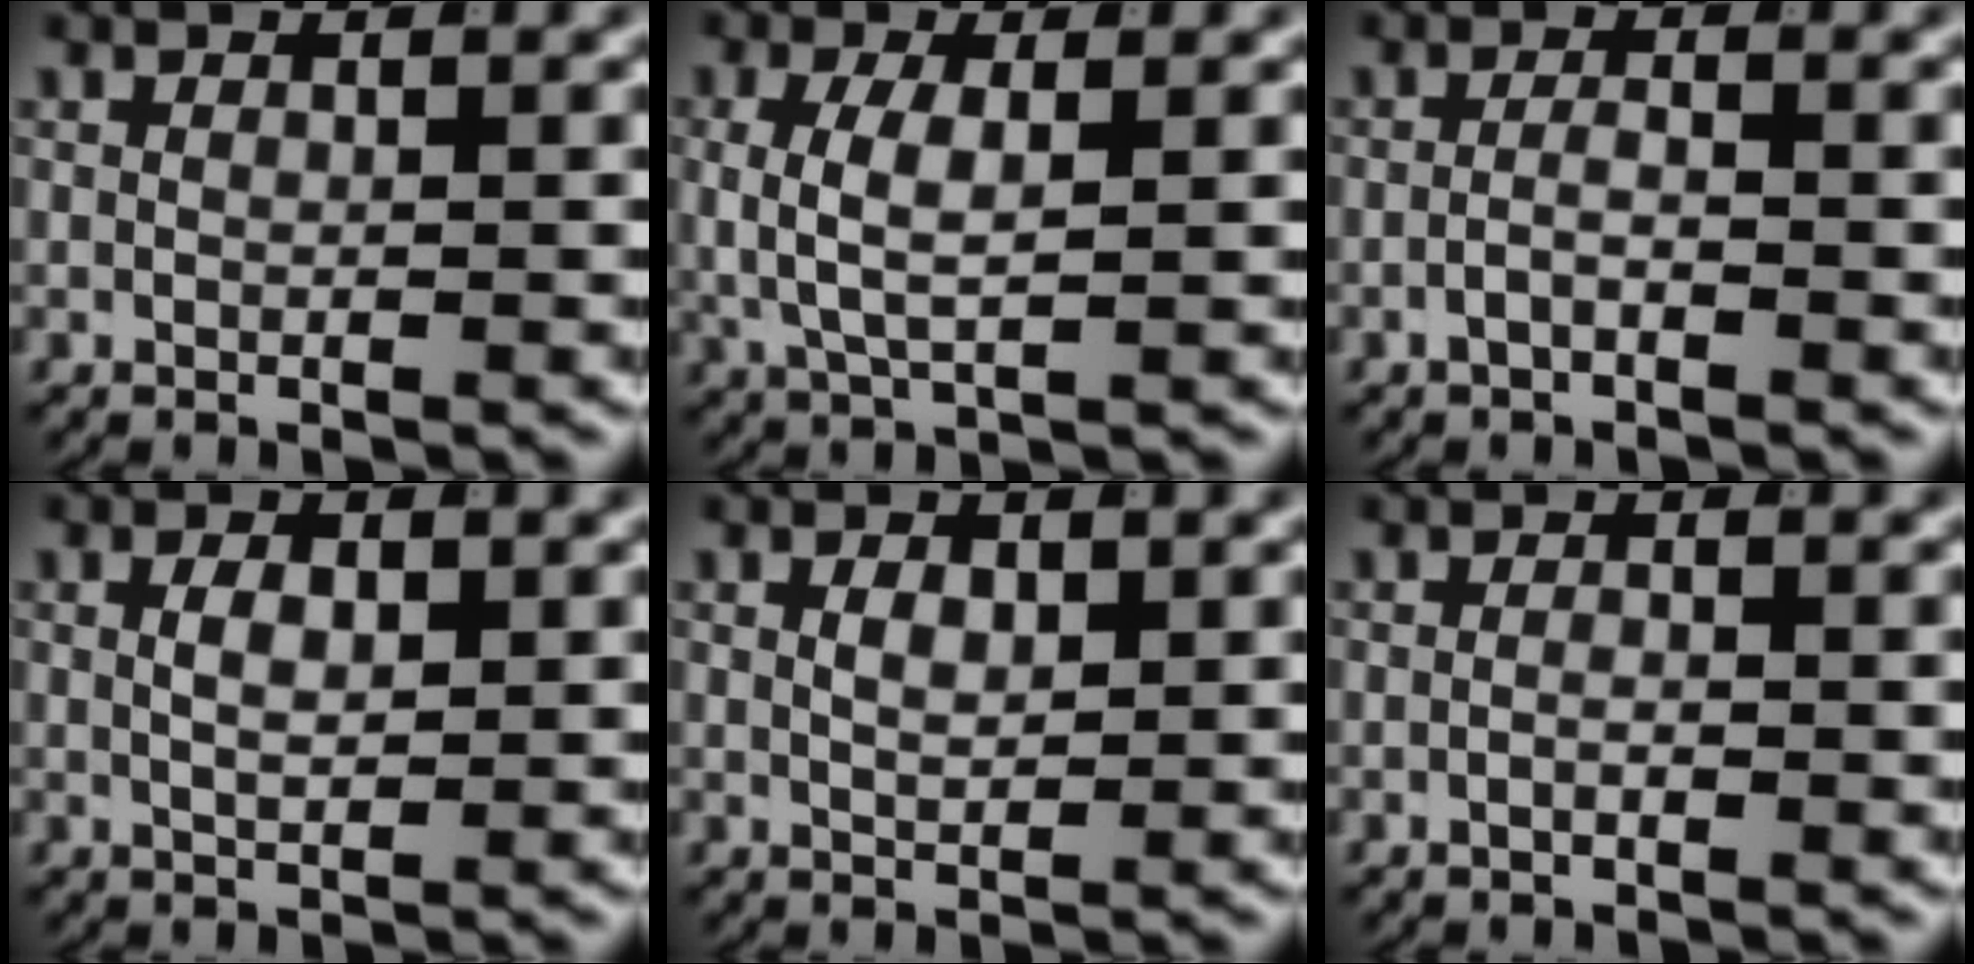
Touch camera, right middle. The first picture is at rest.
{"total": 3.6, "force": [0.5, 1.5, 3.3], "torque": [-0.071, -0.010, 0.018]}
{"total": 1.6, "force": [-1.2, 0.1, 1.0], "torque": [-0.020, -0.003, -0.022]}
{"total": 2.0, "force": [0.3, 0.8, 1.8], "torque": [-0.027, -0.006, 0.009]}
{"total": 1.6, "force": [0.4, 0.7, 1.4], "torque": [-0.023, -0.011, 0.014]}
{"total": 1.0, "force": [-0.7, 0.2, 0.6], "torque": [-0.012, 0.000, -0.015]}